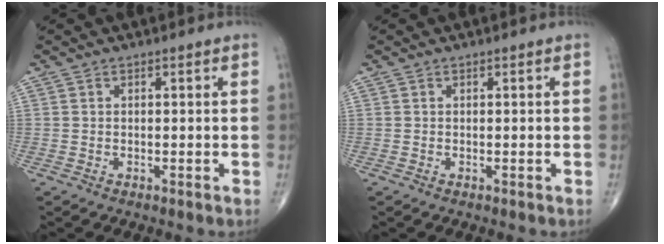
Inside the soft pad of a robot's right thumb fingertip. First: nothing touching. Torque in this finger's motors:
{"motor_torque": [0.10, 0.01, 0.15, 0.03, 0.01]}